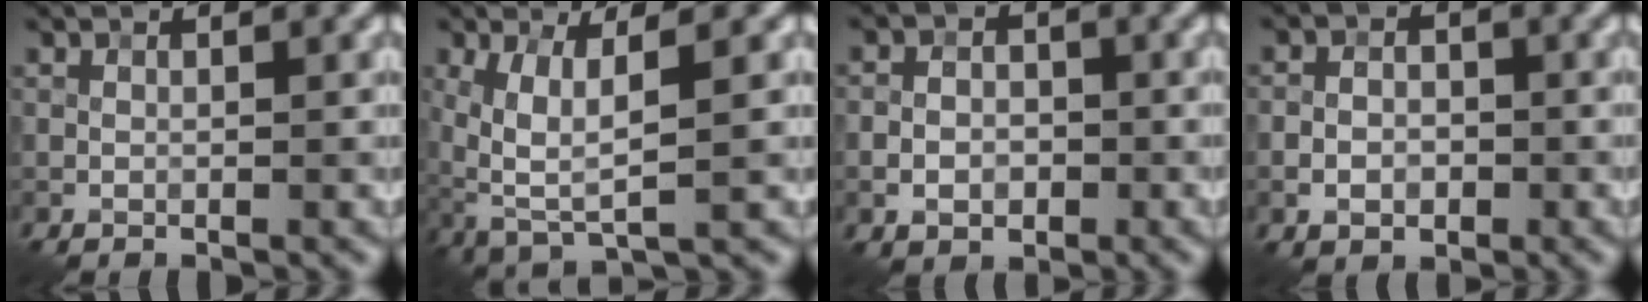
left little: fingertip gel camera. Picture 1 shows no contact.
{"total": 5.4, "force": [0.8, 2.1, 4.9], "torque": [-0.115, -0.009, 0.019]}
{"total": 3.2, "force": [-1.0, 2.5, 1.8], "torque": [-0.023, -0.001, -0.021]}
{"total": 2.9, "force": [-1.0, 2.2, 1.6], "torque": [-0.024, 0.000, -0.020]}